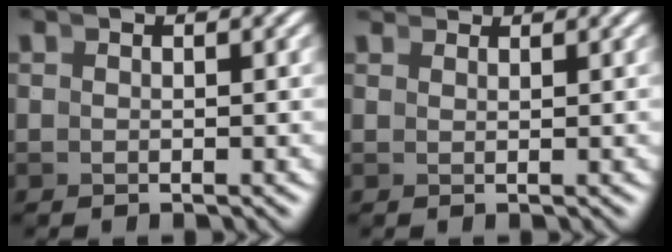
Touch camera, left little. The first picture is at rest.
{"total": 2.3, "force": [2.3, -0.2, 0.2], "torque": [0.010, 0.014, 0.036]}